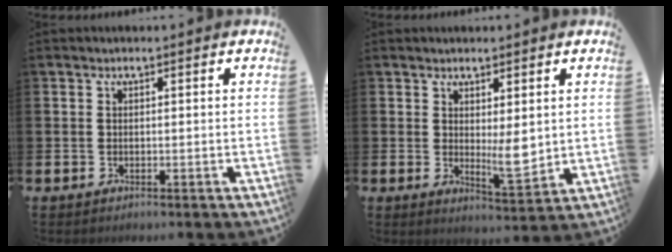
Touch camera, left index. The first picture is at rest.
{"total": 4.7, "force": [1.5, 1.8, 4.1], "torque": [-0.052, -0.021, 0.023]}